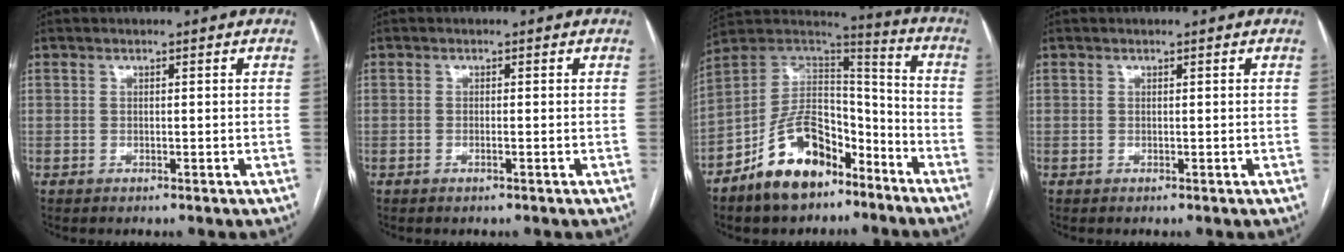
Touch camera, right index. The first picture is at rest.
{"total": 0.6, "force": [-0.3, 0.0, 0.5], "torque": [-0.011, 0.000, -0.004]}
{"total": 15.9, "force": [-9.8, 8.4, 9.4], "torque": [-0.171, 0.034, -0.171]}
{"total": 0.0}